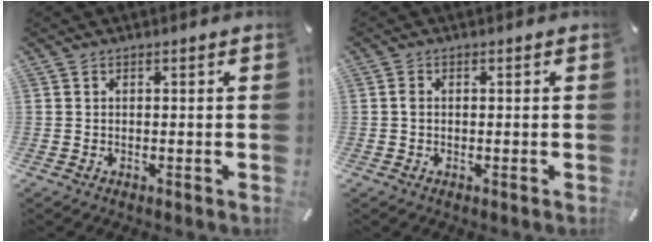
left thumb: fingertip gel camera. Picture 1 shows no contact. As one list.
[{"total": 1.3, "force": [-0.1, 0.7, 1.1], "torque": [-0.022, 0.002, -0.002]}]